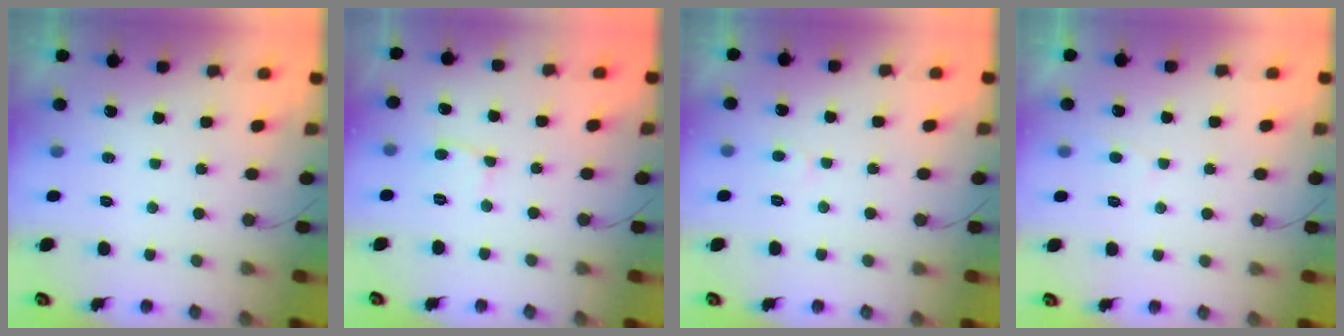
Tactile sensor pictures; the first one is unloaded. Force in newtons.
{"total": 2.7, "press": 2.7, "slide": 0.2}
{"total": 1.8, "press": 1.7, "slide": 0.2}
{"total": 4.1, "press": 4.1, "slide": 0.2}